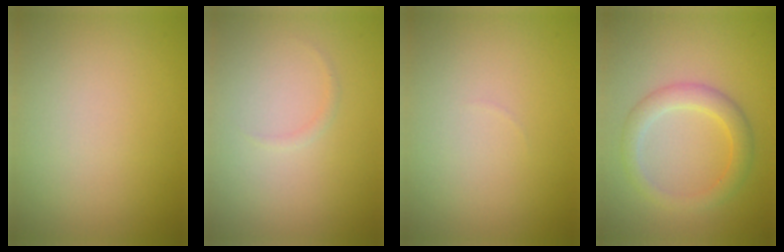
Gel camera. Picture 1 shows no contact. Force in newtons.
{"total": 0.5, "press": 0.5, "slide": 0.0}
{"total": 0.0}
{"total": 2.9, "press": 2.9, "slide": 0.1}